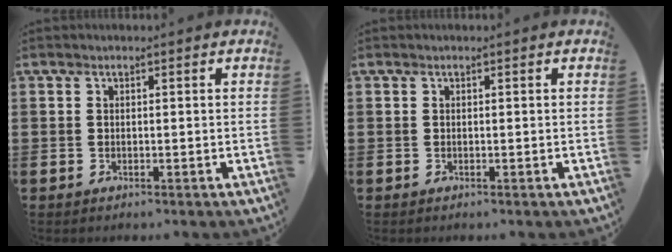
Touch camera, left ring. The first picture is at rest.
{"total": 0.0}